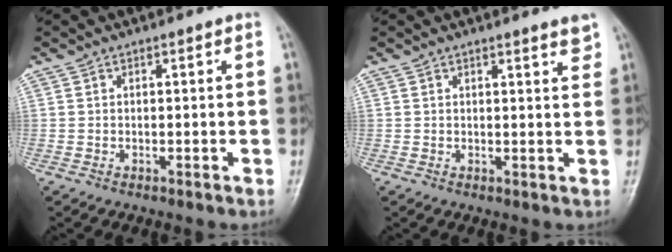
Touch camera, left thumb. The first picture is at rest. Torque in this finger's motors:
{"motor_torque": [-0.03, 0.00, -0.16, -0.07, 0.06]}